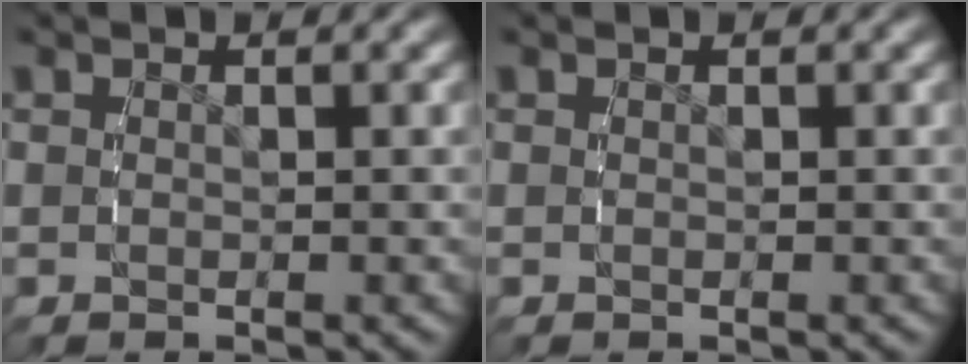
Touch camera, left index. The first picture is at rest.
{"total": 0.0}